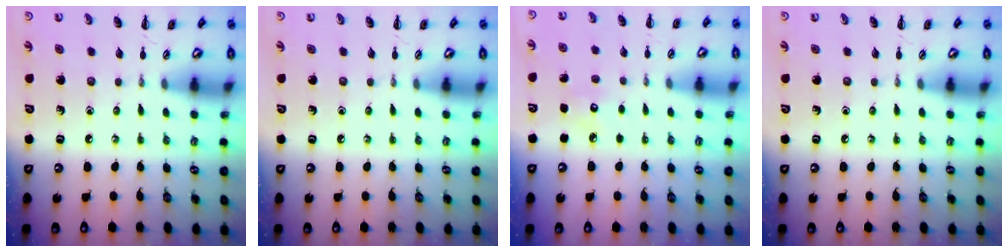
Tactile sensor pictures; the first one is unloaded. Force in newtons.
{"total": 0.0}
{"total": 5.0, "press": 4.8, "slide": 1.2}
{"total": 0.0}